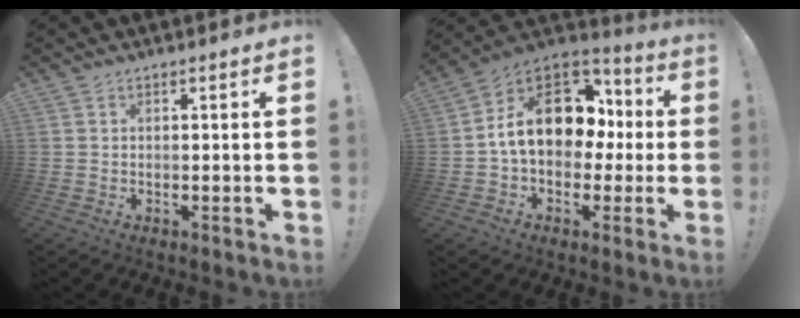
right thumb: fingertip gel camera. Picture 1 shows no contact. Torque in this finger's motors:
{"motor_torque": [1.80, 1.72, 1.77, -0.12, 0.63]}